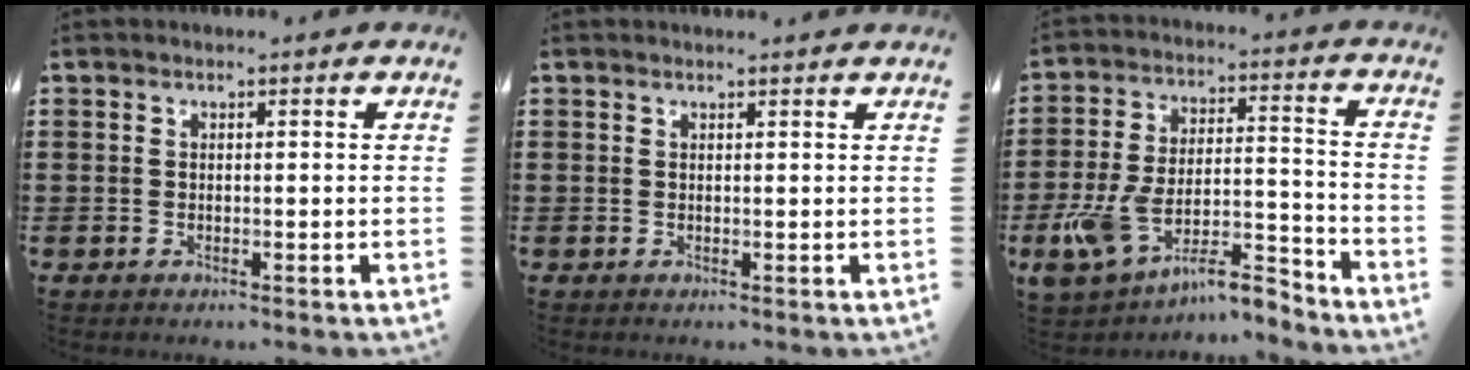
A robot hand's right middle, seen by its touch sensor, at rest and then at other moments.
{"total": 0.5, "force": [0.5, 0.0, 0.2], "torque": [0.004, -0.004, 0.008]}
{"total": 11.0, "force": [-8.8, 3.0, 5.8], "torque": [-0.117, 0.021, -0.173]}